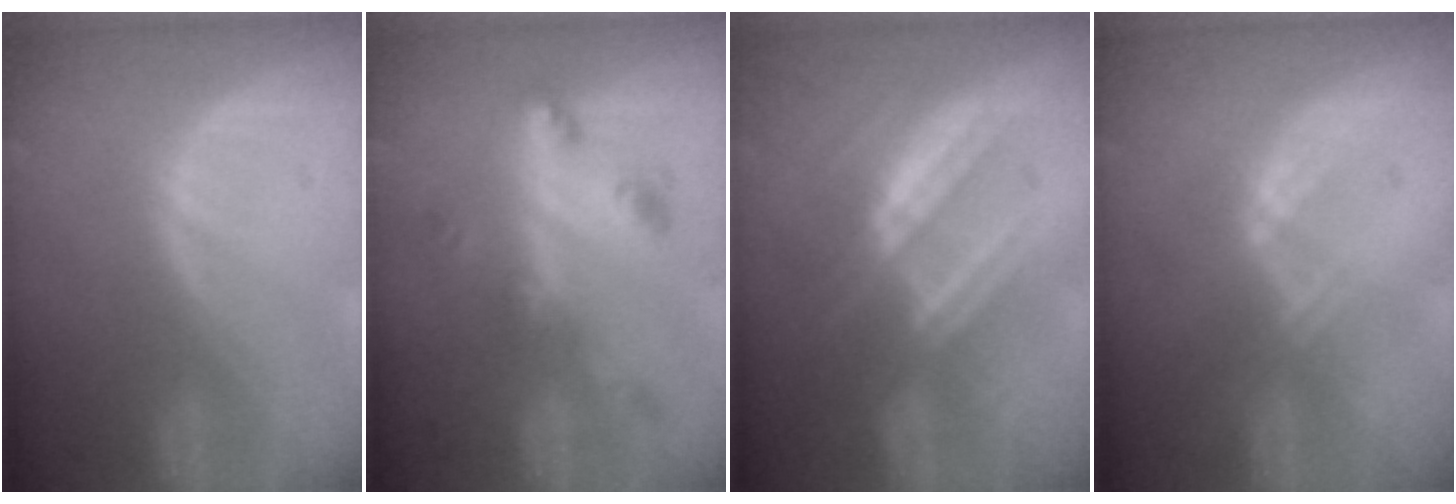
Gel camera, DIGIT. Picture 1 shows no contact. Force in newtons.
{"total": 6.3, "press": 5.6, "slide": 3.0}
{"total": 7.4, "press": 6.8, "slide": 3.0}
{"total": 1.9, "press": 1.8, "slide": 0.8}